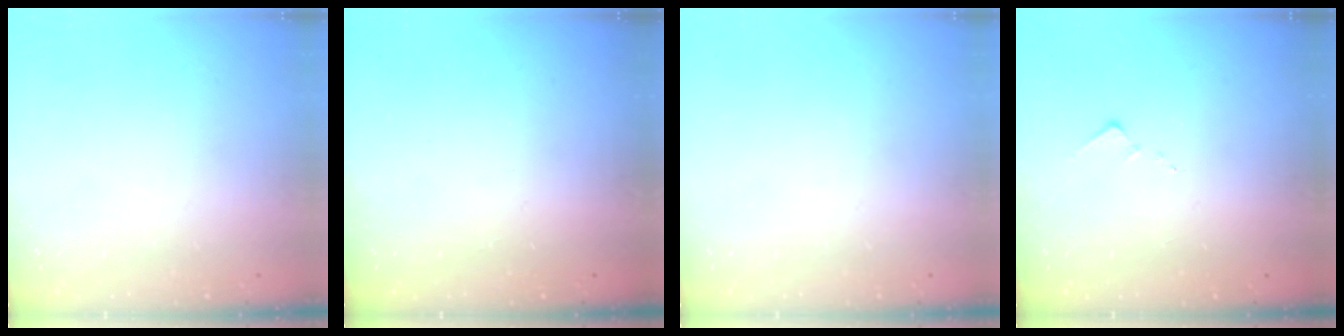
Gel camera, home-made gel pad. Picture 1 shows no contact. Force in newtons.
{"total": 0.9, "press": 0.9, "slide": 0.3}
{"total": 0.0}
{"total": 6.7, "press": 6.6, "slide": 0.8}